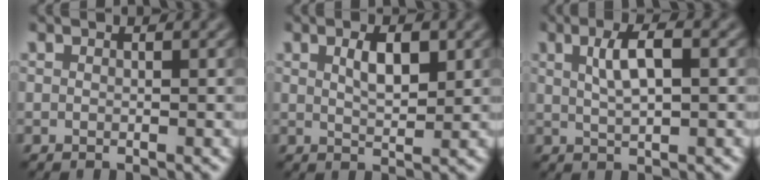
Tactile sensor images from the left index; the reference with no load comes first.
{"total": 2.4, "force": [0.5, 0.9, 2.2], "torque": [-0.038, 0.004, 0.016]}
{"total": 3.2, "force": [0.4, 0.8, 3.0], "torque": [-0.053, 0.010, 0.015]}